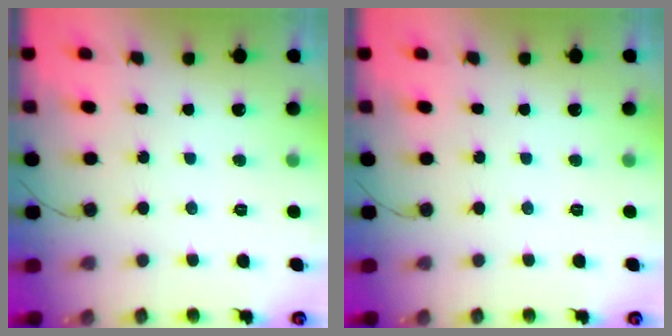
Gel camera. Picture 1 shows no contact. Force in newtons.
{"total": 0.0}